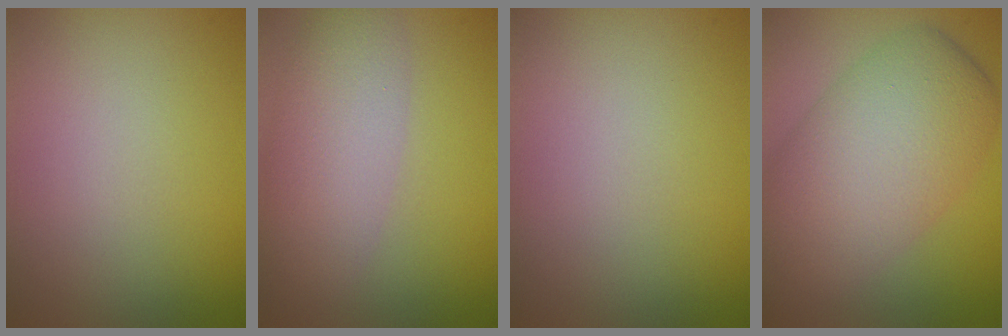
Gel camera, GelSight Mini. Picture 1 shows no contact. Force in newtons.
{"total": 5.1, "press": 5.1, "slide": 0.5}
{"total": 0.0}
{"total": 9.6, "press": 9.6, "slide": 0.3}